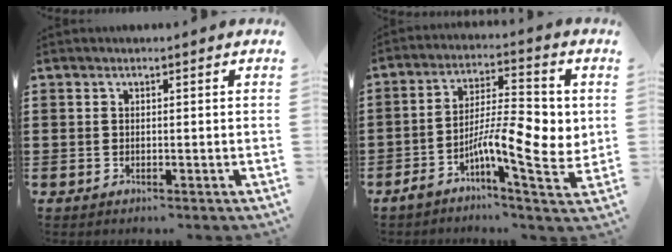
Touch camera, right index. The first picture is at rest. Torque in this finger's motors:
{"motor_torque": [2.14, 0.00, 0.42, 0.21]}